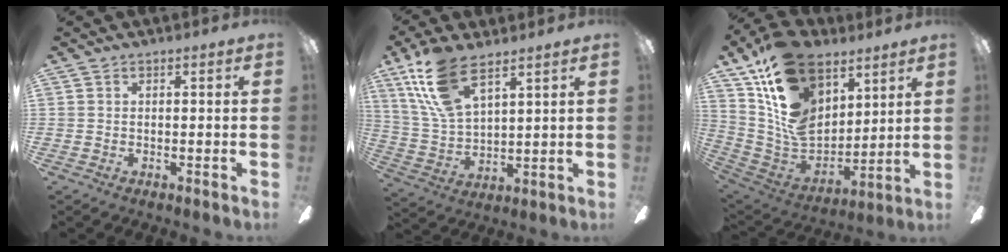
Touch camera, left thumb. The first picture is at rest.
{"total": 14.3, "force": [9.1, 5.7, 9.6], "torque": [-0.215, -0.023, 0.166]}
{"total": 20.2, "force": [11.6, 12.7, 10.7], "torque": [-0.208, -0.063, 0.217]}